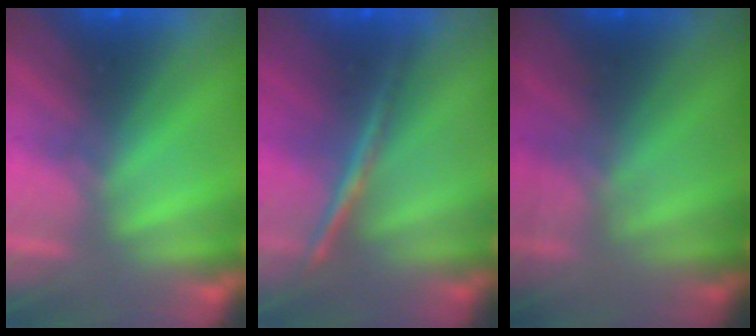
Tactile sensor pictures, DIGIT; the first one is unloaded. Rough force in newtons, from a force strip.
{"total": 1.9}
{"total": 1.9}